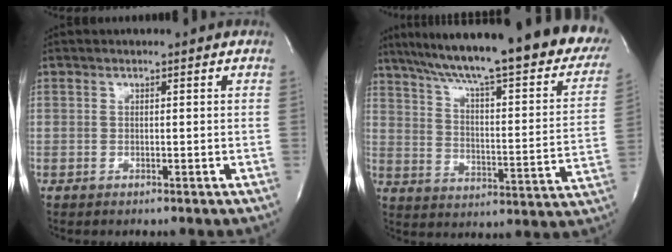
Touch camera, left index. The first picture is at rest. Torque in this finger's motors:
{"motor_torque": [0.55, -0.66, 0.84, 0.19]}